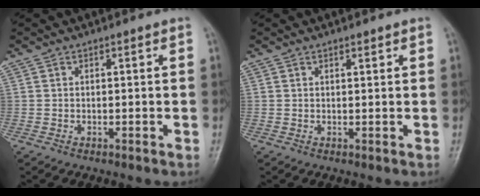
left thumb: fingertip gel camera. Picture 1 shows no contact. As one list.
[{"total": 0.8, "force": [0.6, 0.2, 0.4], "torque": [-0.007, -0.004, 0.010]}]